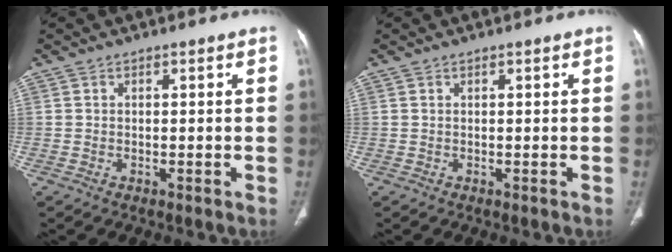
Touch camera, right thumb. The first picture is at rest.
{"total": 0.0}